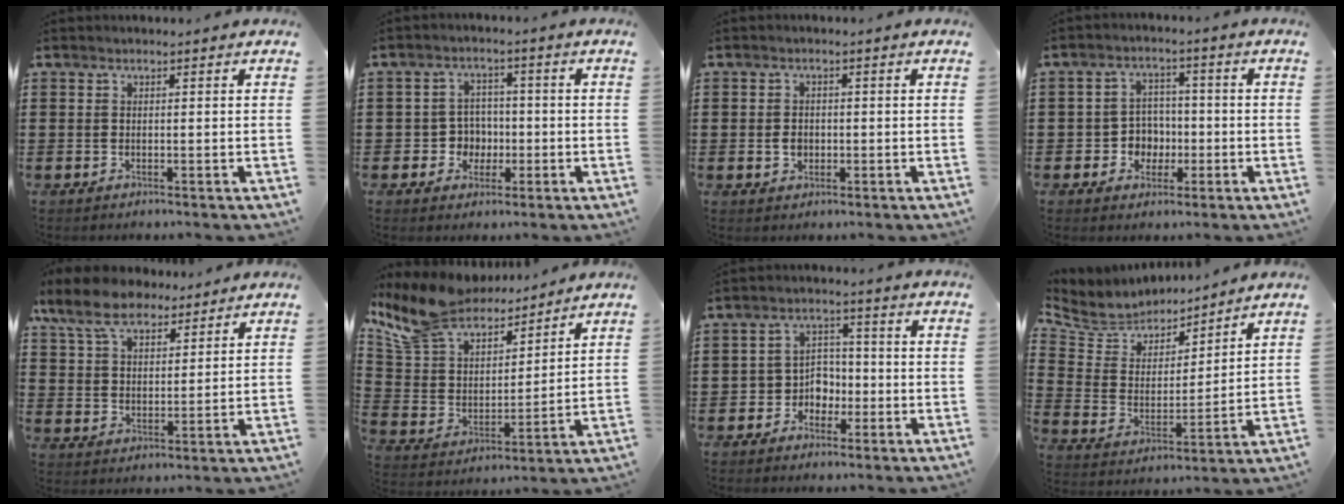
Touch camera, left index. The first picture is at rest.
{"total": 4.3, "force": [-0.9, 4.1, 1.3], "torque": [-0.039, 0.009, -0.018]}
{"total": 2.0, "force": [-0.2, 1.6, 1.3], "torque": [-0.027, 0.005, -0.005]}
{"total": 4.8, "force": [-1.2, 4.4, 1.6], "torque": [-0.043, 0.012, -0.024]}
{"total": 9.7, "force": [7.5, 4.1, 4.5], "torque": [-0.114, -0.005, 0.142]}
{"total": 9.8, "force": [9.1, 3.1, 2.2], "torque": [-0.092, -0.055, 0.165]}
{"total": 4.5, "force": [-2.1, 3.8, 1.1], "torque": [-0.034, 0.011, -0.043]}
{"total": 6.5, "force": [6.1, 2.4, 0.2], "torque": [-0.048, -0.040, 0.106]}